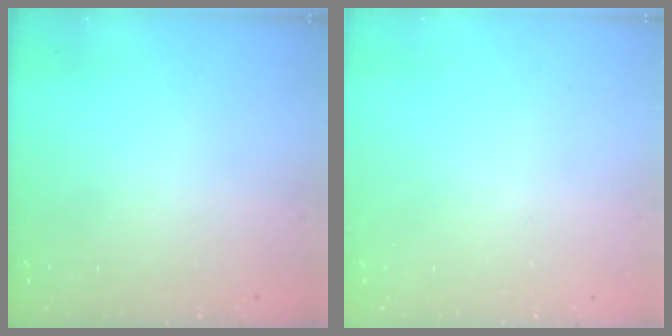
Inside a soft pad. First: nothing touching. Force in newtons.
{"total": 0.0}